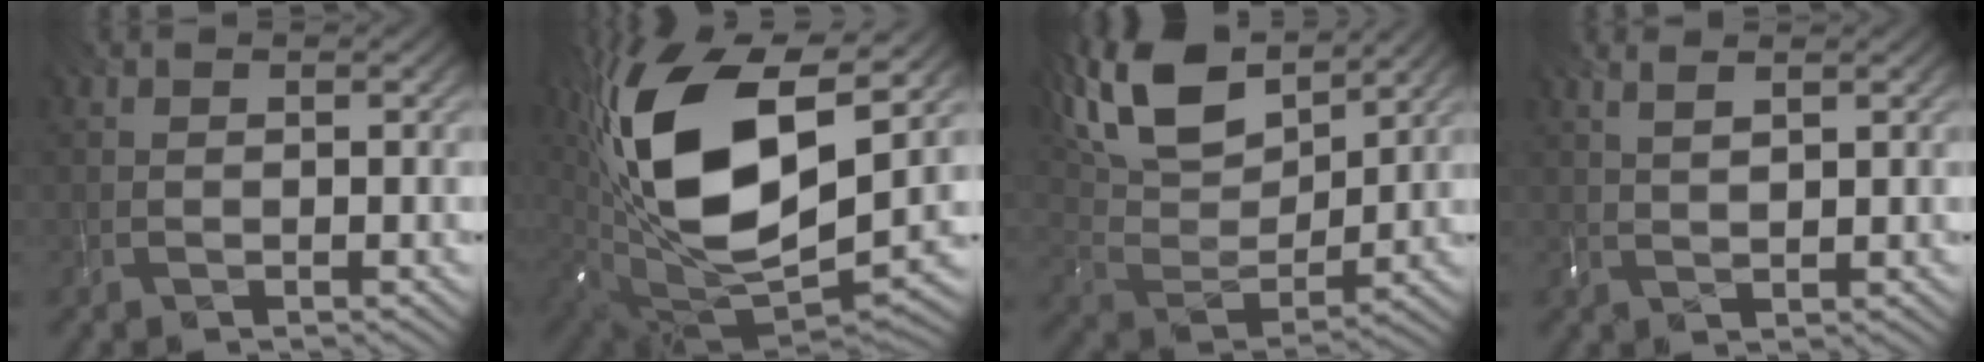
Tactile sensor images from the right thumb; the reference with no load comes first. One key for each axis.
{"total": 18.6, "fx": 5.0, "fy": 9.8, "fz": 15.0, "tx": -0.329, "ty": -0.016, "tz": 0.105}
{"total": 14.6, "fx": 9.3, "fy": 6.2, "fz": 9.5, "tx": -0.218, "ty": 0.027, "tz": 0.158}
{"total": 1.8, "fx": 1.0, "fy": -0.2, "fz": 1.4, "tx": -0.022, "ty": 0.000, "tz": 0.025}